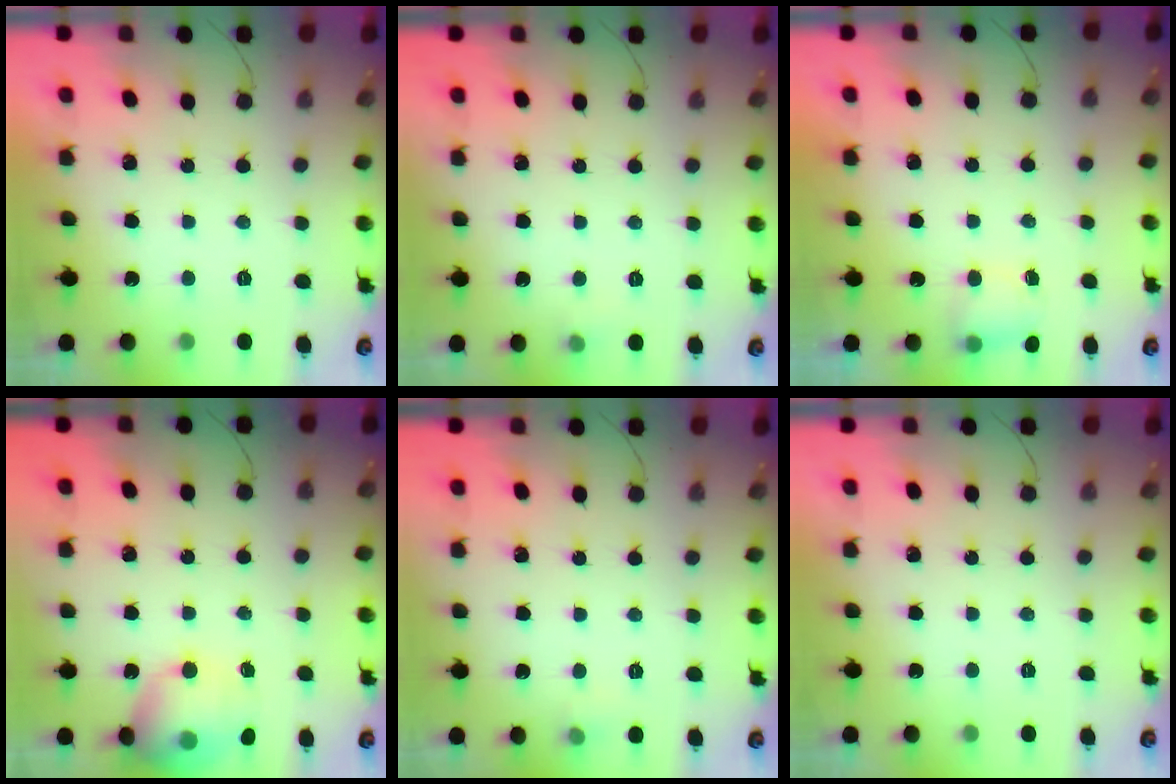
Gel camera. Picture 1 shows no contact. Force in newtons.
{"total": 3.1, "press": 2.5, "slide": 1.9}
{"total": 4.3, "press": 4.2, "slide": 0.7}
{"total": 16.3, "press": 16.1, "slide": 2.4}
{"total": 3.7, "press": 3.4, "slide": 1.3}
{"total": 0.0}